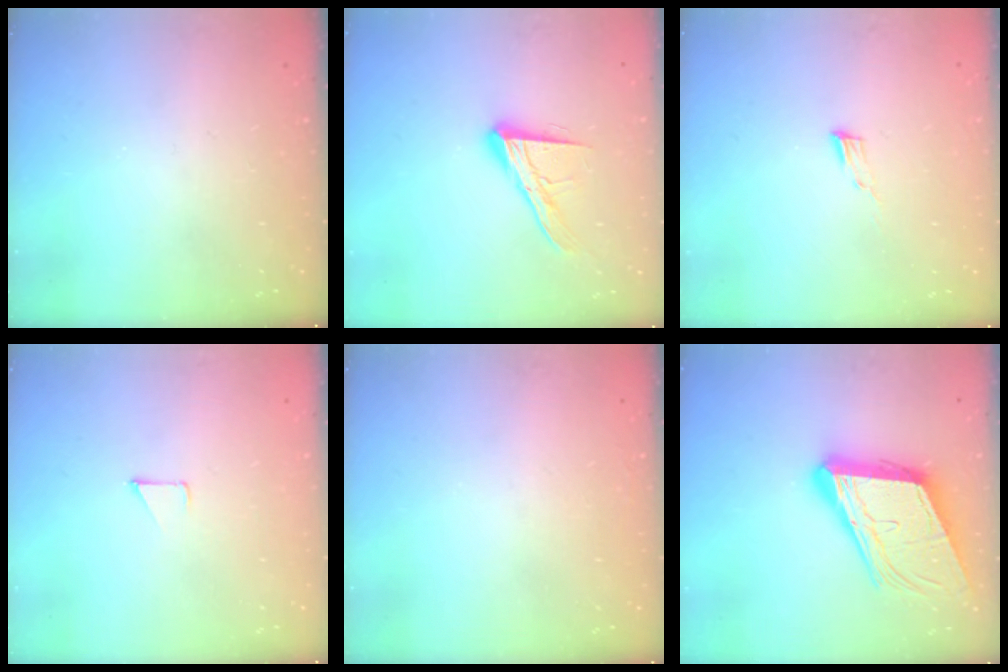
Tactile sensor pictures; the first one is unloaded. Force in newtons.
{"total": 14.2, "press": 14.1, "slide": 1.1}
{"total": 4.4, "press": 4.3, "slide": 1.0}
{"total": 2.9, "press": 2.8, "slide": 0.3}
{"total": 1.6, "press": 1.6, "slide": 0.0}
{"total": 20.4, "press": 20.0, "slide": 3.9}